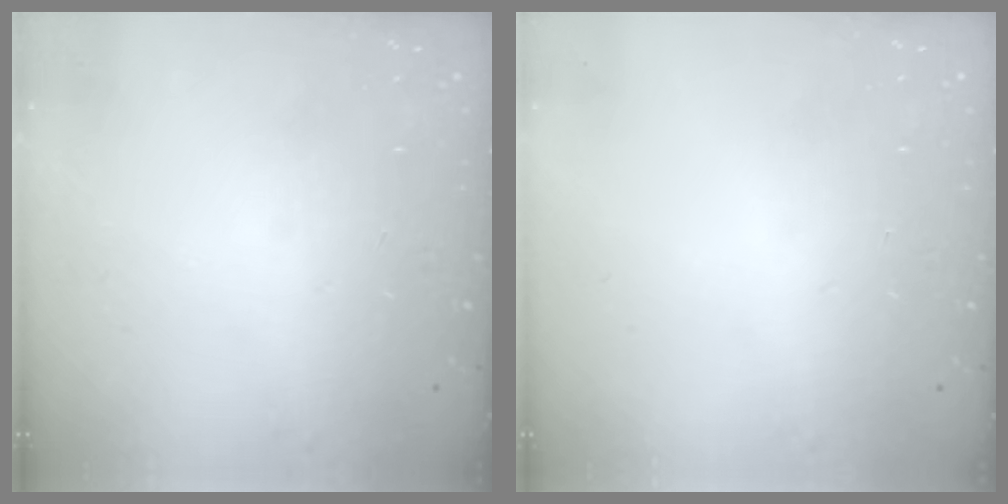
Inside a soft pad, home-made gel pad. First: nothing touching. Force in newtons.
{"total": 0.0}